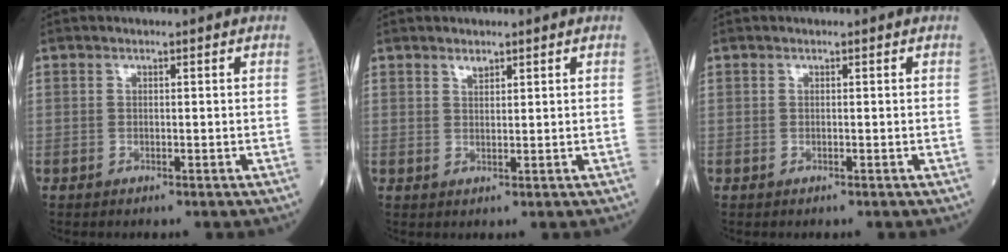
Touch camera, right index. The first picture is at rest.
{"total": 1.3, "force": [1.1, 0.5, 0.6], "torque": [-0.010, -0.004, 0.020]}
{"total": 0.0}